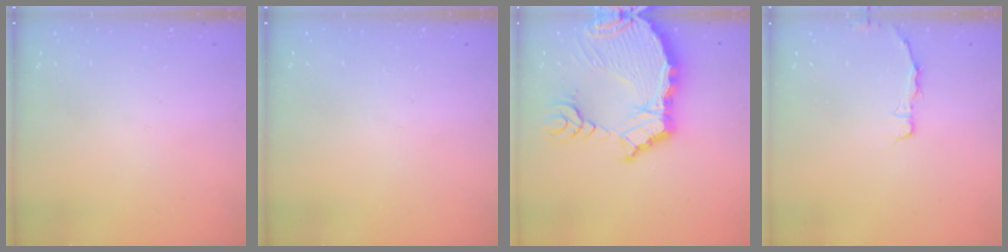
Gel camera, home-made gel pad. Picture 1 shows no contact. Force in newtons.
{"total": 0.0}
{"total": 16.2, "press": 16.0, "slide": 2.4}
{"total": 2.1, "press": 2.1, "slide": 0.4}